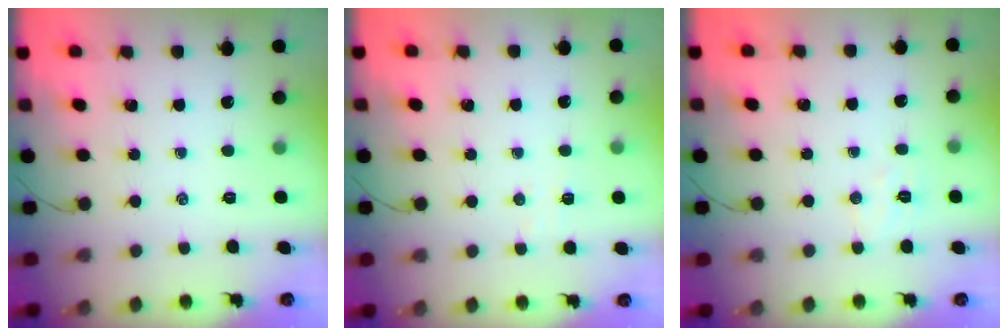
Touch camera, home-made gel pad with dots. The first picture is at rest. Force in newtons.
{"total": 2.7, "press": 2.6, "slide": 0.8}
{"total": 5.6, "press": 5.5, "slide": 1.0}